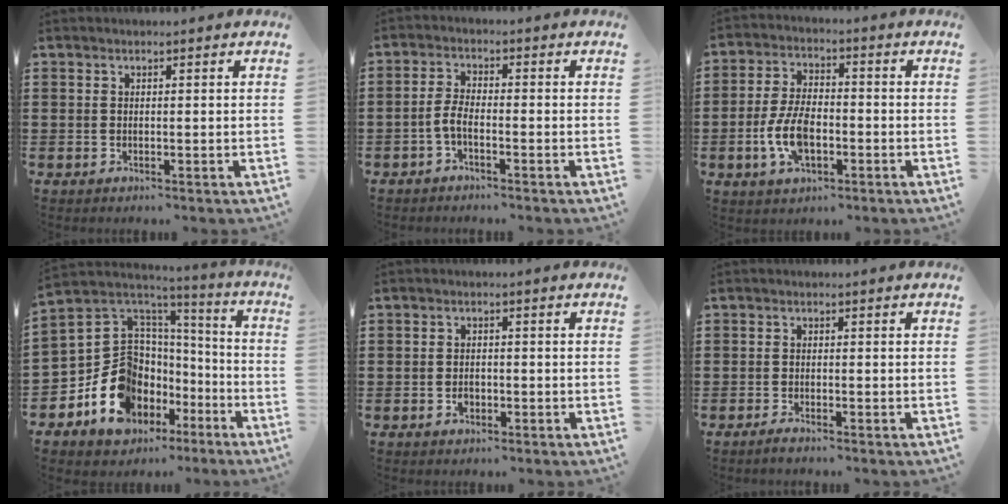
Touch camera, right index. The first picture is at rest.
{"total": 2.9, "force": [-1.6, 0.8, 2.3], "torque": [-0.055, 0.000, -0.034]}
{"total": 8.0, "force": [-2.2, 4.2, 6.4], "torque": [-0.150, 0.003, -0.048]}
{"total": 13.5, "force": [-5.6, 10.8, 5.6], "torque": [-0.142, -0.001, -0.100]}
{"total": 1.6, "force": [-0.7, 1.1, 0.9], "torque": [-0.020, 0.000, -0.014]}
{"total": 1.1, "force": [-1.0, 0.0, 0.5], "torque": [-0.010, -0.005, -0.018]}